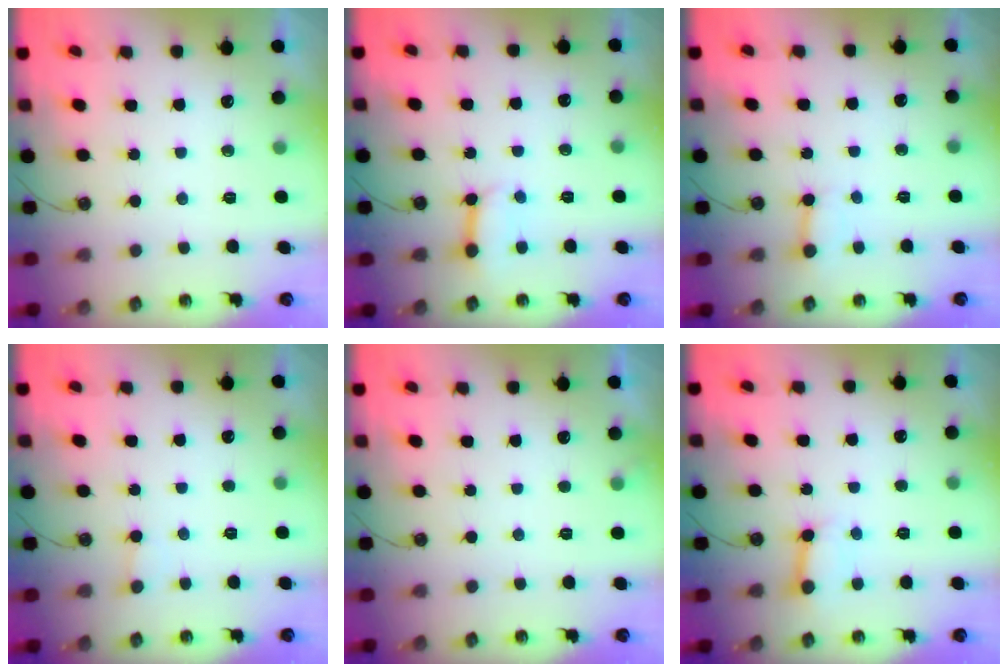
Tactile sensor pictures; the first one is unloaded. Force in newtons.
{"total": 6.7, "press": 6.7, "slide": 0.8}
{"total": 2.8, "press": 2.8, "slide": 0.4}
{"total": 2.0, "press": 2.0, "slide": 0.1}
{"total": 3.1, "press": 3.1, "slide": 0.4}
{"total": 5.9, "press": 5.9, "slide": 0.3}